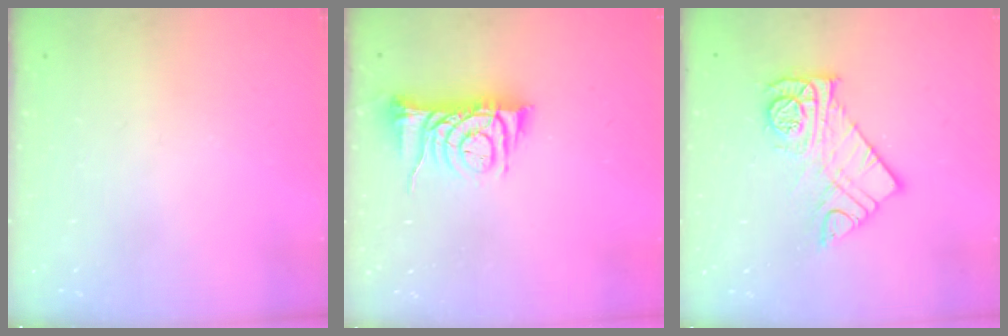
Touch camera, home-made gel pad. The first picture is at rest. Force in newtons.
{"total": 8.0, "press": 8.0, "slide": 0.1}
{"total": 11.4, "press": 11.4, "slide": 1.0}